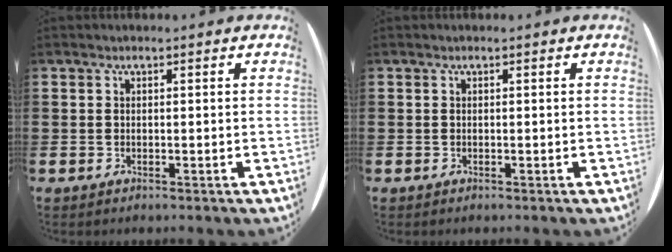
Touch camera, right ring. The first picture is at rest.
{"total": 0.0}